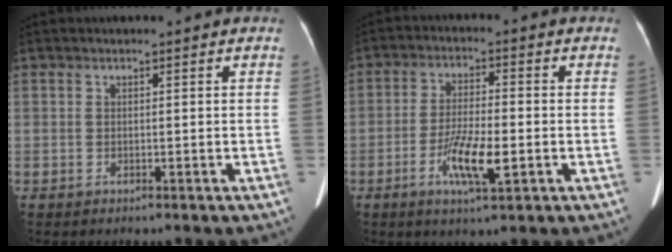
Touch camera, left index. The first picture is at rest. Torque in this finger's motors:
{"motor_torque": [0.26, 0.15, 0.12, 0.04]}